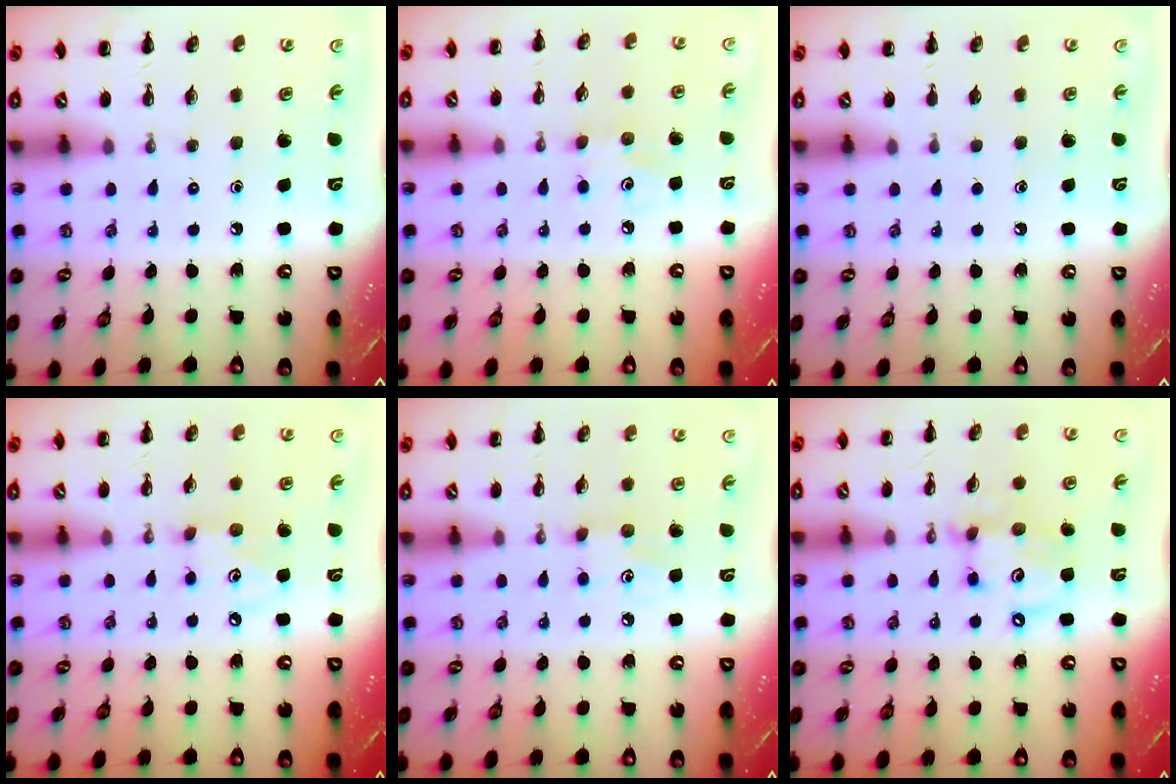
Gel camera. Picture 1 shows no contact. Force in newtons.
{"total": 4.1, "press": 4.0, "slide": 0.9}
{"total": 0.8, "press": 0.8, "slide": 0.1}
{"total": 4.9, "press": 4.8, "slide": 0.9}
{"total": 6.6, "press": 6.3, "slide": 1.8}
{"total": 9.9, "press": 9.8, "slide": 1.5}